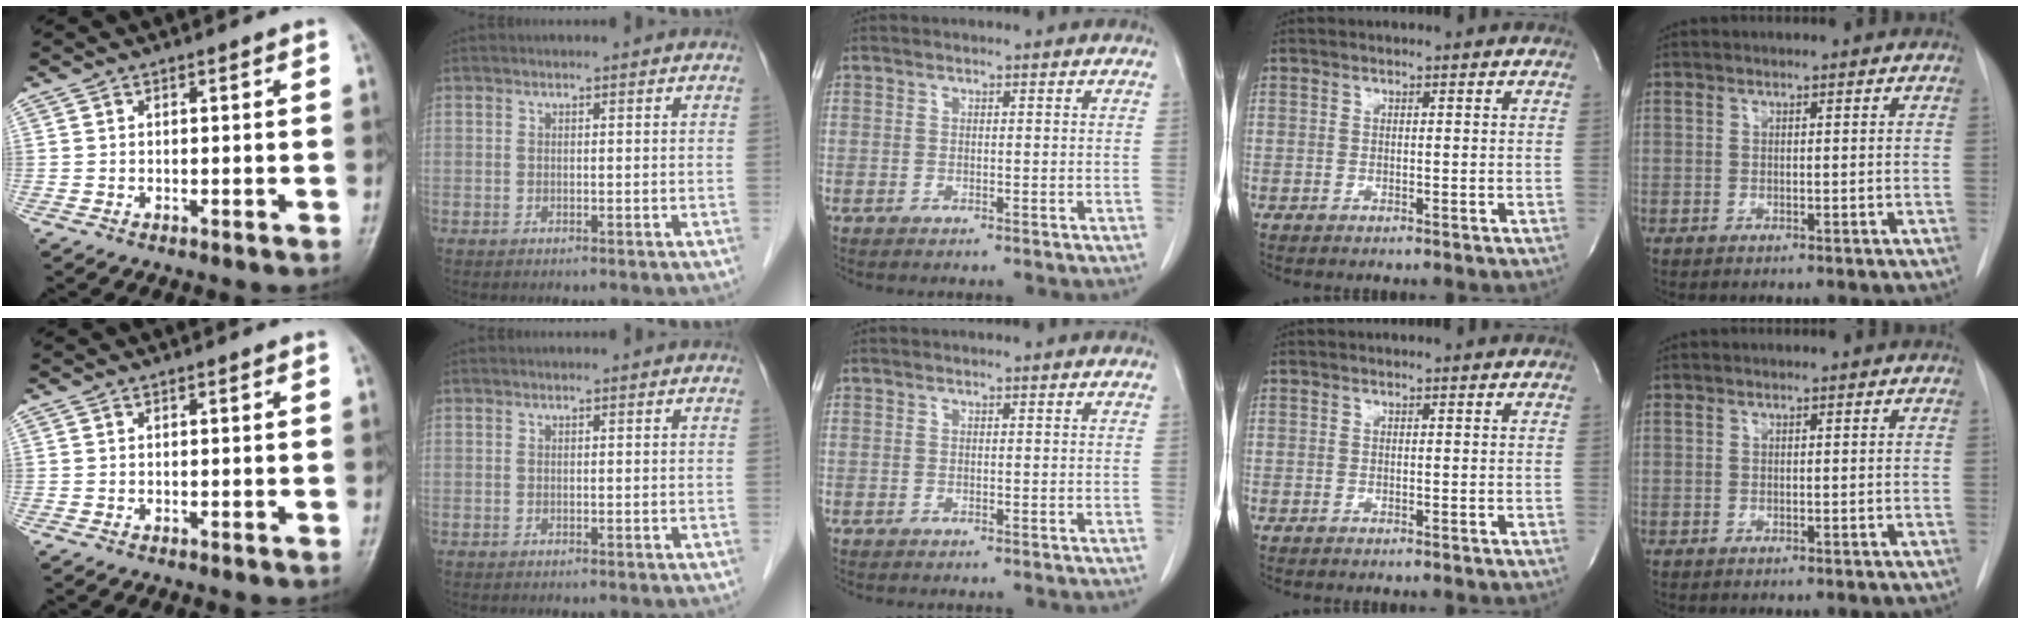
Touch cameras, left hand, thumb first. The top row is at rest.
{}